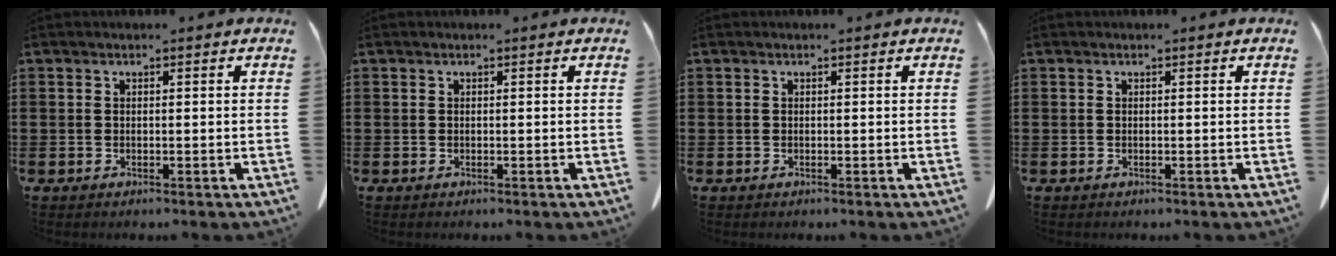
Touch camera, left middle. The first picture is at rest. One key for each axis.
{"total": 0.0}
{"total": 0.0}
{"total": 0.0}